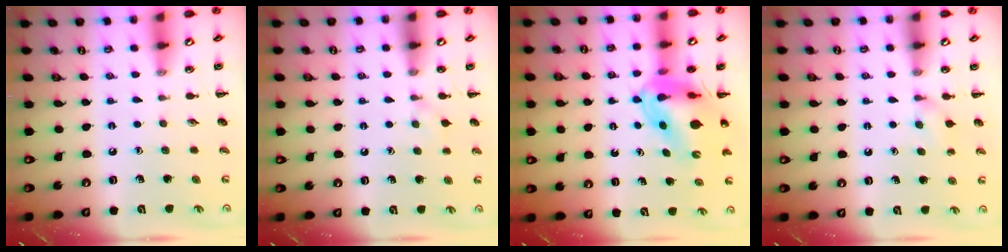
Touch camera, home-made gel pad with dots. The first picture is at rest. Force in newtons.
{"total": 4.6, "press": 4.4, "slide": 1.5}
{"total": 10.9, "press": 10.3, "slide": 3.5}
{"total": 5.4, "press": 5.0, "slide": 2.0}